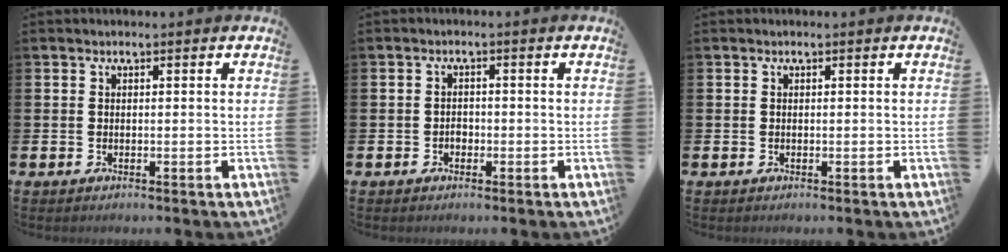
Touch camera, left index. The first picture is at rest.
{"total": 1.3, "force": [-0.6, 1.0, 0.5], "torque": [-0.009, 0.002, -0.013]}
{"total": 0.0}